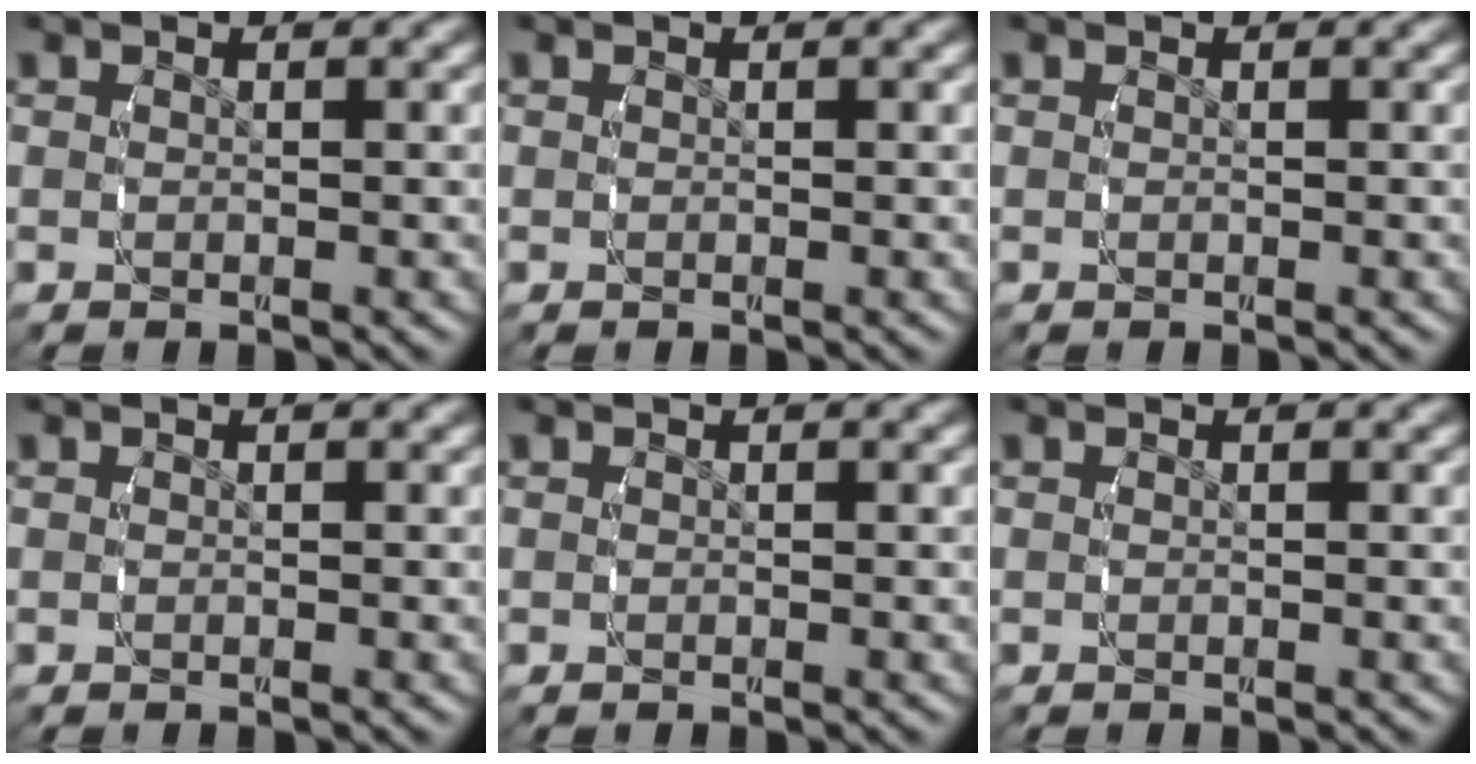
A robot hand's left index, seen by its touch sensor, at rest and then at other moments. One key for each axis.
{"total": 0.0}
{"total": 0.0}
{"total": 0.0}
{"total": 0.0}
{"total": 0.0}